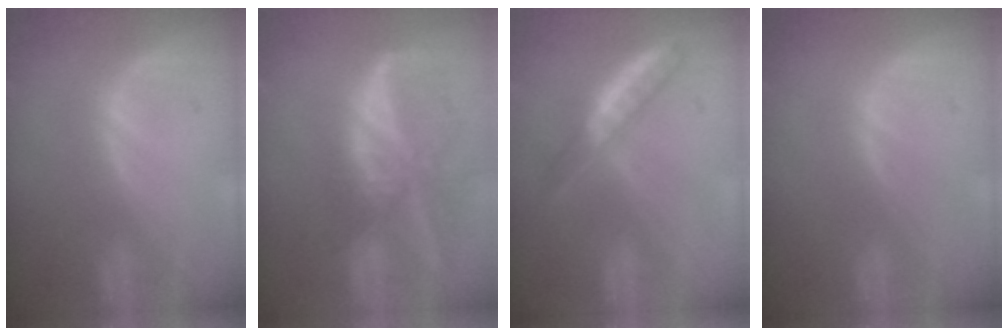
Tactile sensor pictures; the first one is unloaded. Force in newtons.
{"total": 9.2, "press": 7.9, "slide": 4.7}
{"total": 4.7, "press": 4.4, "slide": 1.4}
{"total": 0.0}